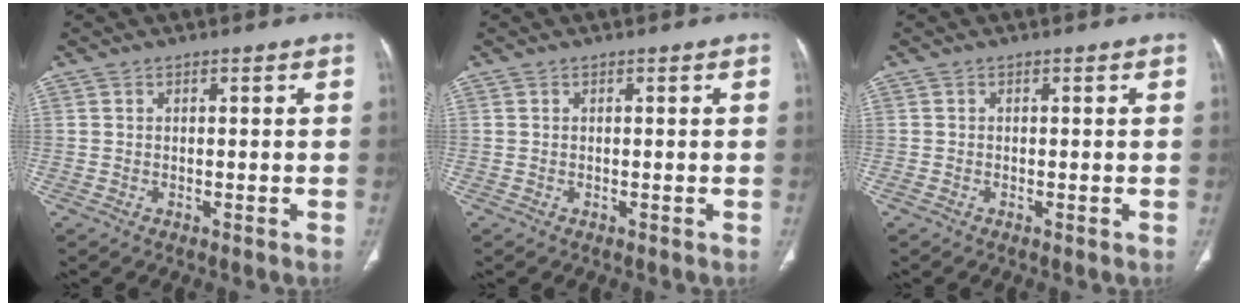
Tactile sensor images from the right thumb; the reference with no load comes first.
{"total": 0.0}
{"total": 0.7, "force": [-0.3, 0.3, 0.5], "torque": [-0.011, -0.002, -0.006]}